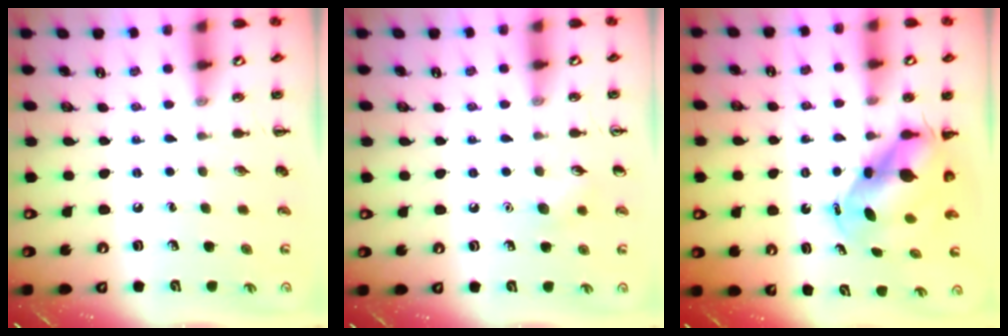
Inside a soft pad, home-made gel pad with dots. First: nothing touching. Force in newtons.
{"total": 4.9, "press": 4.6, "slide": 1.4}
{"total": 6.5, "press": 6.4, "slide": 1.5}